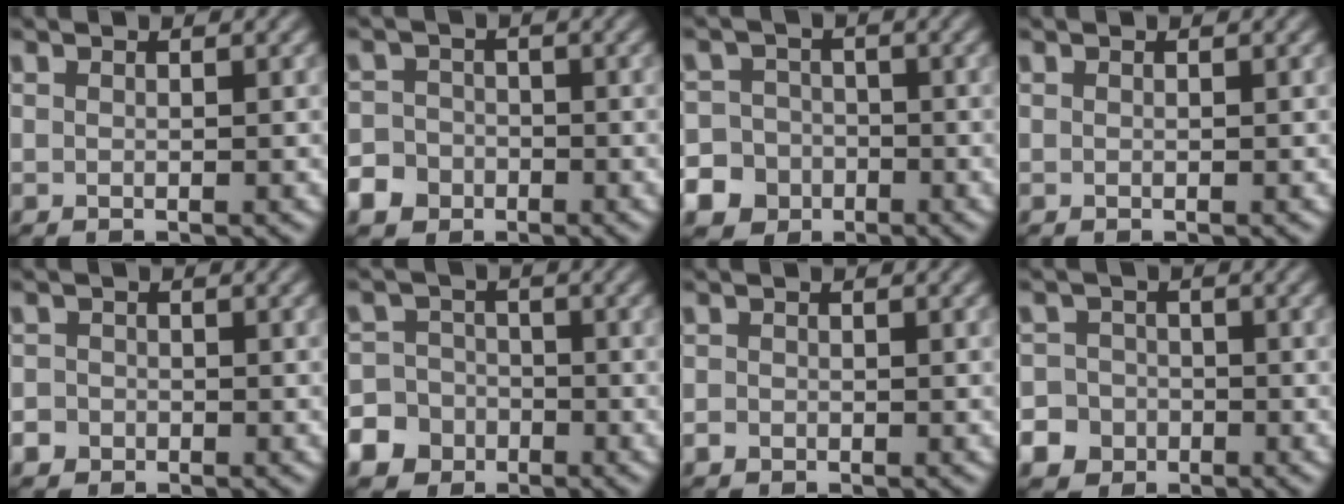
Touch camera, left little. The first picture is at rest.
{"total": 4.9, "force": [-2.8, 3.9, 1.0], "torque": [-0.007, -0.010, -0.061]}
{"total": 9.4, "force": [-5.2, 7.7, 1.6], "torque": [-0.037, -0.029, -0.109]}
{"total": 0.0}
{"total": 1.9, "force": [-1.0, 1.5, 0.4], "torque": [0.002, 0.003, -0.019]}
{"total": 7.6, "force": [-4.4, 6.0, 1.3], "torque": [-0.024, -0.017, -0.100]}
{"total": 0.8, "force": [-0.4, 0.6, 0.2], "torque": [-0.001, -0.003, -0.009]}
{"total": 6.8, "force": [-3.7, 5.5, 1.1], "torque": [-0.019, -0.017, -0.081]}